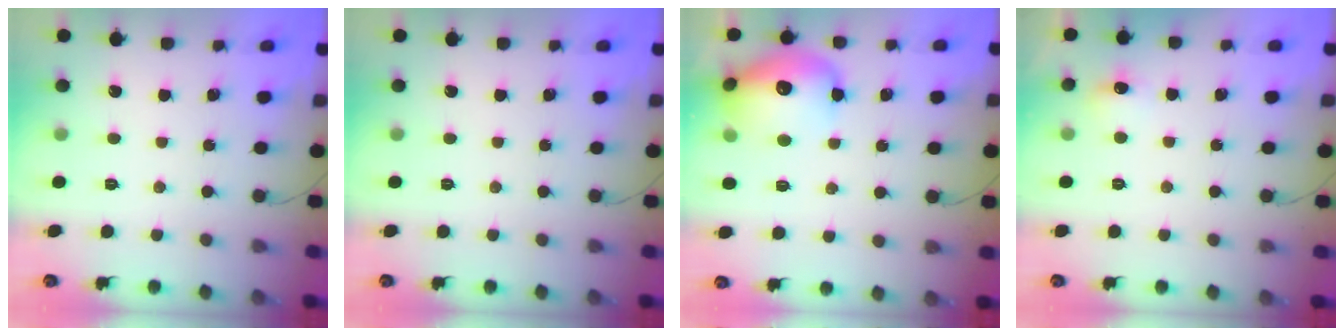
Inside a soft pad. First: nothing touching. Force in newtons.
{"total": 0.0}
{"total": 16.2, "press": 16.1, "slide": 1.9}
{"total": 6.1, "press": 5.9, "slide": 1.6}